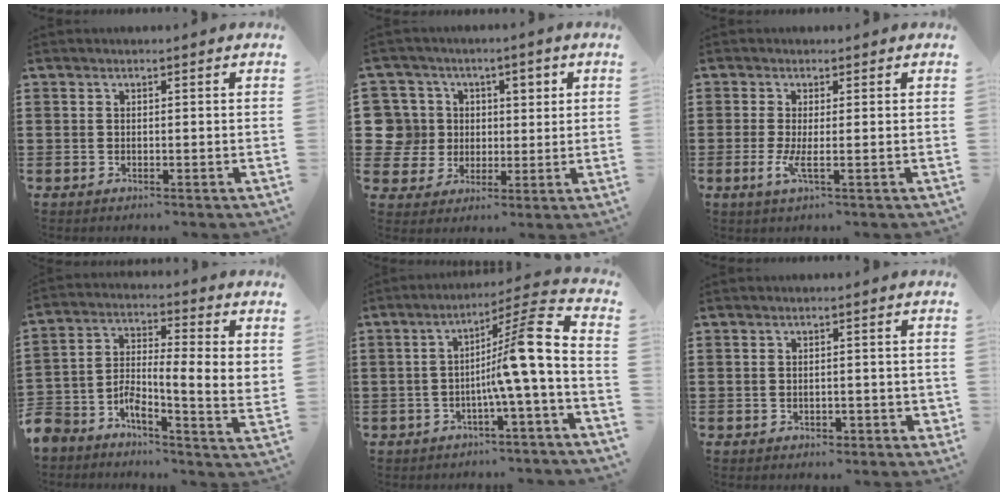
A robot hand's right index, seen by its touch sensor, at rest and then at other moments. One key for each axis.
{"total": 7.8, "fx": 1.5, "fy": 7.6, "fz": 1.4, "tx": -0.083, "ty": 0.015, "tz": 0.030}
{"total": 2.9, "fx": -0.4, "fy": 0.3, "fz": 2.8, "tx": -0.065, "ty": -0.010, "tz": -0.012}
{"total": 5.5, "fx": -1.8, "fy": 1.5, "fz": 5.0, "tx": -0.110, "ty": -0.026, "tz": -0.038}
{"total": 9.4, "fx": -2.2, "fy": -0.4, "fz": 9.2, "tx": -0.142, "ty": -0.036, "tz": -0.055}
{"total": 1.0, "fx": -0.5, "fy": 0.8, "fz": 0.4, "tx": -0.011, "ty": 0.000, "tz": -0.011}